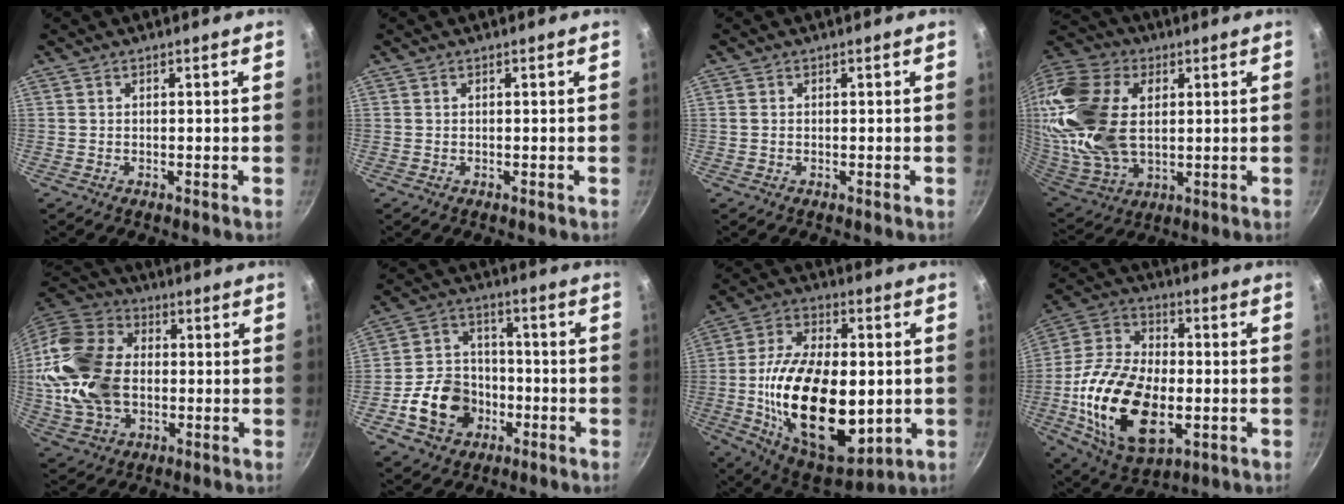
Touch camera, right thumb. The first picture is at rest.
{"total": 0.0}
{"total": 0.7, "force": [0.0, 0.5, 0.4], "torque": [-0.008, 0.002, 0.000]}
{"total": 28.6, "force": [5.0, 18.4, 21.3], "torque": [-0.461, 0.005, 0.093]}
{"total": 20.2, "force": [-0.4, 14.6, 13.9], "torque": [-0.260, 0.023, -0.005]}
{"total": 13.5, "force": [-4.5, 10.9, 6.6], "torque": [-0.091, 0.044, -0.078]}
{"total": 27.8, "force": [-2.5, 15.7, 22.9], "torque": [-0.385, 0.001, -0.030]}
{"total": 24.1, "force": [-4.5, 14.2, 18.9], "torque": [-0.347, 0.016, -0.076]}